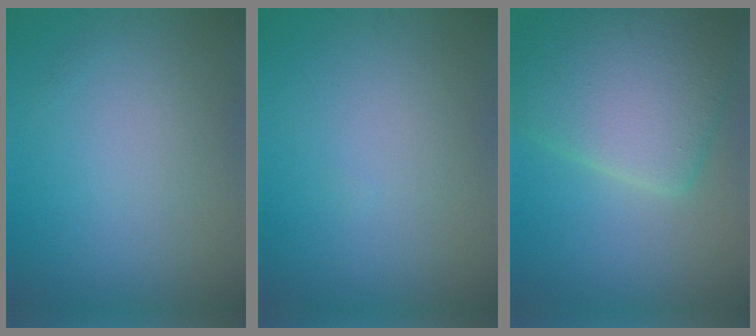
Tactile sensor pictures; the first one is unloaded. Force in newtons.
{"total": 0.0}
{"total": 8.4, "press": 8.4, "slide": 0.2}